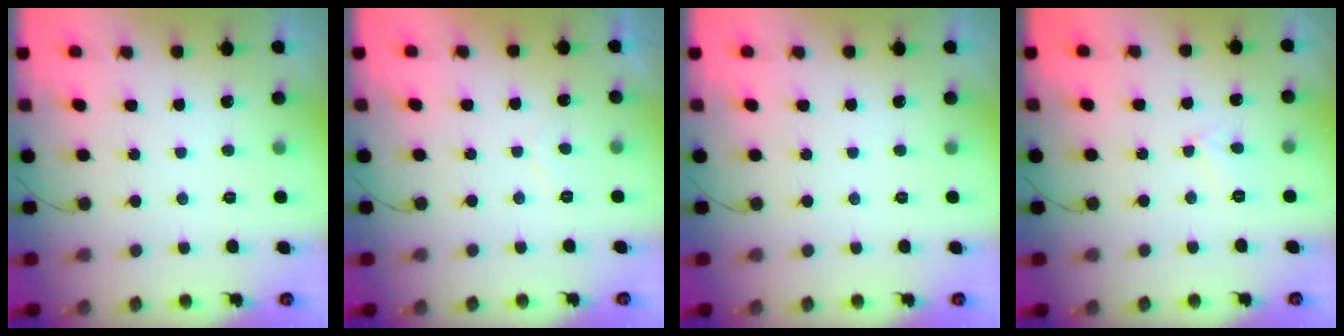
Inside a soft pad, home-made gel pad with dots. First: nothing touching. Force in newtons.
{"total": 0.5, "press": 0.1, "slide": 0.5}
{"total": 0.0}
{"total": 3.5, "press": 3.5, "slide": 0.4}